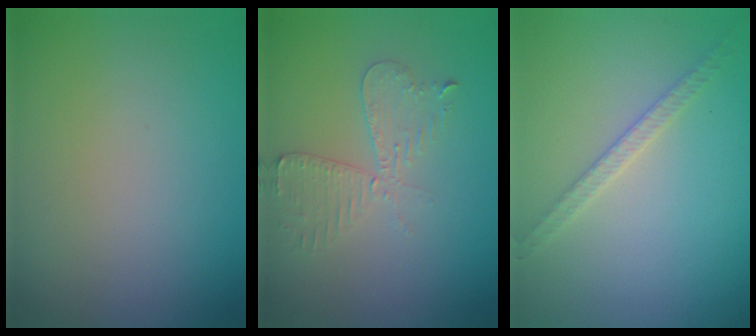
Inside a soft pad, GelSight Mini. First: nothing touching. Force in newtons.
{"total": 2.6, "press": 2.5, "slide": 0.5}
{"total": 1.9, "press": 1.9, "slide": 0.4}